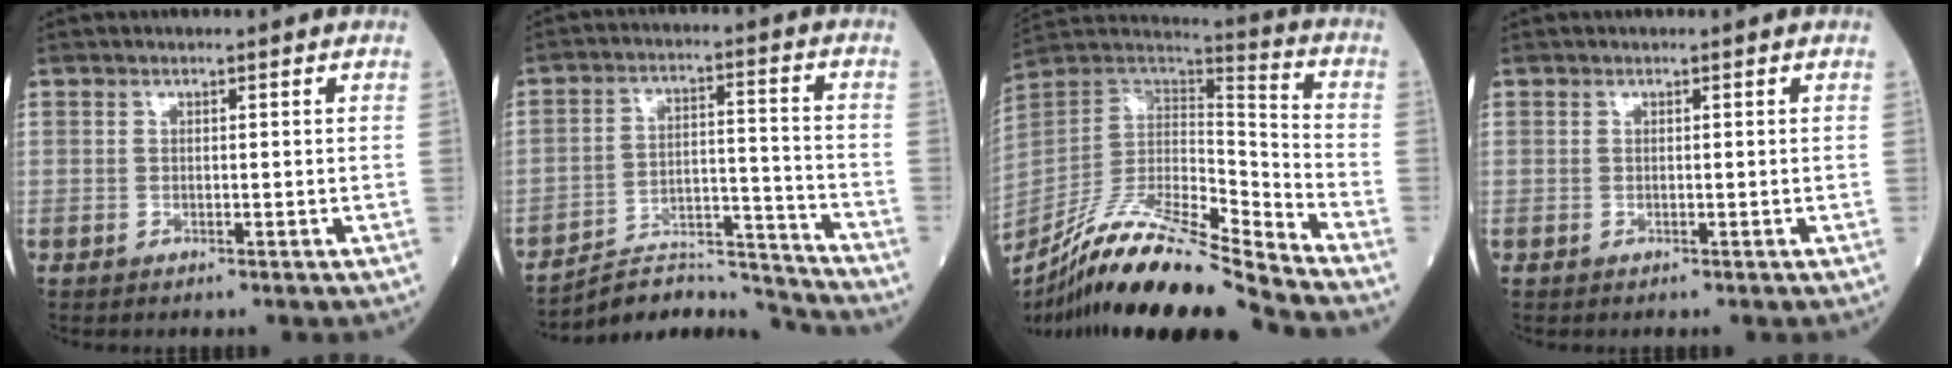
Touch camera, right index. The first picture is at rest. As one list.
[{"total": 6.3, "force": [-6.2, -0.1, -1.4], "torque": [0.023, 0.015, -0.099]}, {"total": 20.5, "force": [-17.4, 0.6, 10.9], "torque": [-0.226, 0.000, -0.324]}, {"total": 0.0}]